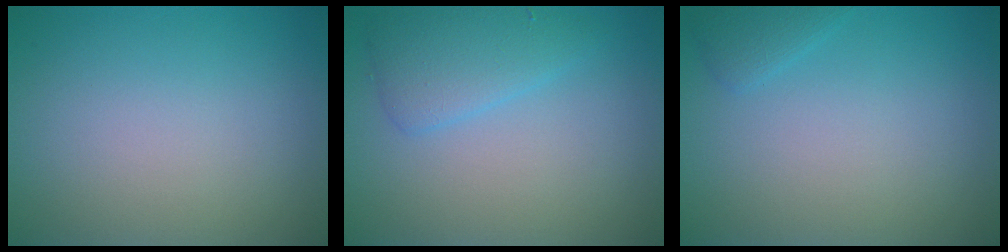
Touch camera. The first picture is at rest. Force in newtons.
{"total": 2.9, "press": 2.9, "slide": 0.1}
{"total": 1.1, "press": 1.1, "slide": 0.0}